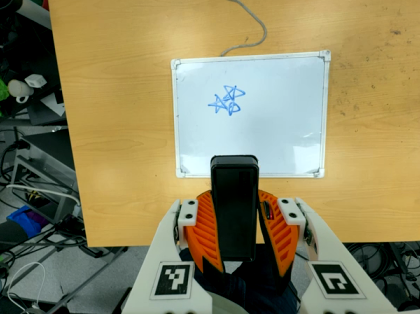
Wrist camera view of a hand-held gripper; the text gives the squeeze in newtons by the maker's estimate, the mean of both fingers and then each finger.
{"total": 10.1, "left": 7.9, "right": 12.3}